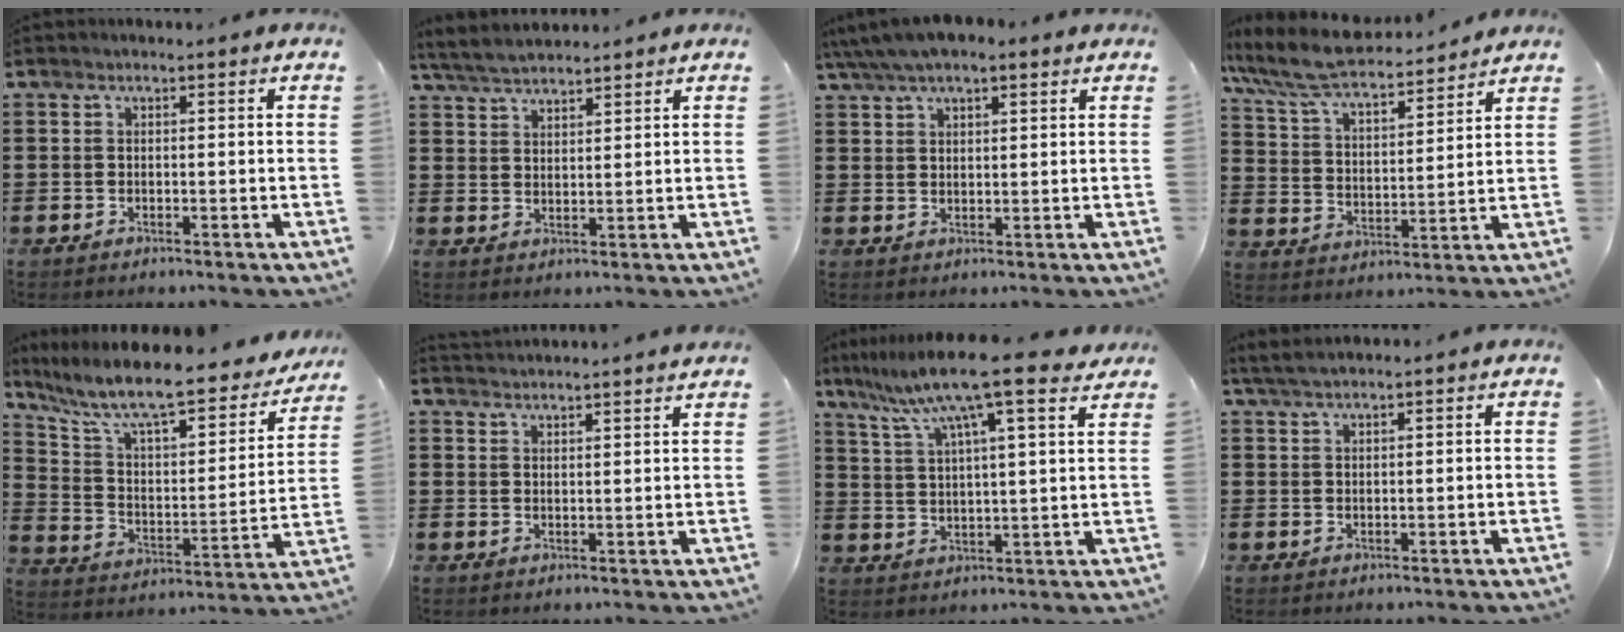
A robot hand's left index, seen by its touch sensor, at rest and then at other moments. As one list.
[{"total": 4.0, "force": [3.9, 0.7, 1.0], "torque": [-0.032, -0.007, 0.072]}, {"total": 4.7, "force": [3.6, 1.5, 2.5], "torque": [-0.057, 0.000, 0.066]}, {"total": 8.3, "force": [7.4, 1.3, 3.5], "torque": [-0.098, -0.038, 0.127]}, {"total": 10.1, "force": [8.4, 1.4, 5.5], "torque": [-0.134, -0.063, 0.137]}, {"total": 2.7, "force": [2.6, -0.6, -0.3], "torque": [-0.001, -0.009, 0.050]}, {"total": 11.5, "force": [8.7, 0.5, 7.6], "torque": [-0.166, -0.035, 0.142]}, {"total": 2.1, "force": [1.8, 0.3, 1.1], "torque": [-0.025, 0.002, 0.035]}]